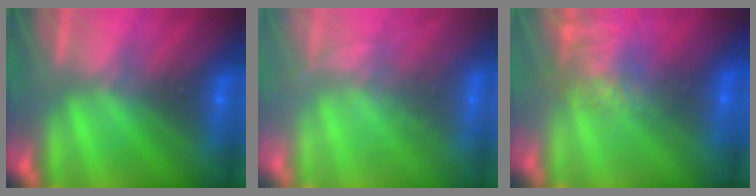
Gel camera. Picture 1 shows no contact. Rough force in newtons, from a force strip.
{"total": 1.9}
{"total": 7.4}